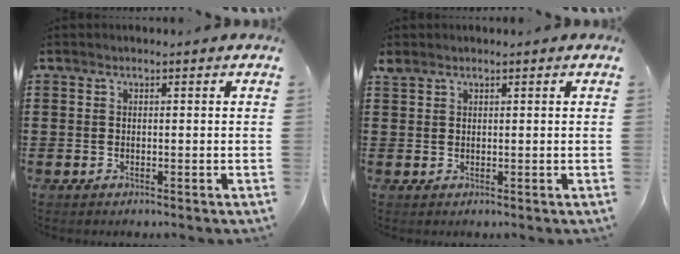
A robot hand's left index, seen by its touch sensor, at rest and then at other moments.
{"total": 1.2, "force": [1.0, 0.5, 0.4], "torque": [-0.010, 0.002, 0.020]}